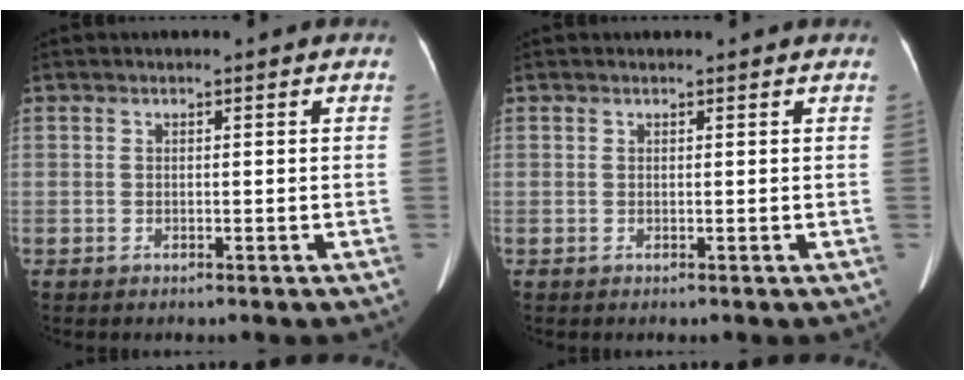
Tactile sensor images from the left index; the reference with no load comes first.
{"total": 1.1, "force": [1.0, 0.2, 0.2], "torque": [-0.010, 0.013, 0.012]}